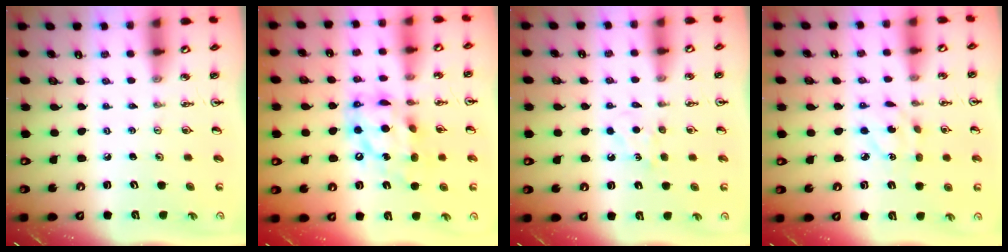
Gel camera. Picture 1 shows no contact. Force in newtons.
{"total": 14.4, "press": 14.3, "slide": 1.1}
{"total": 5.6, "press": 5.6, "slide": 0.8}
{"total": 4.9, "press": 4.8, "slide": 0.5}